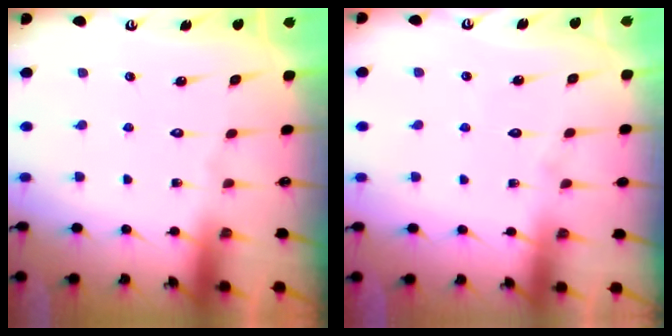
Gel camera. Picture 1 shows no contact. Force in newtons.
{"total": 4.1, "press": 4.1, "slide": 0.5}